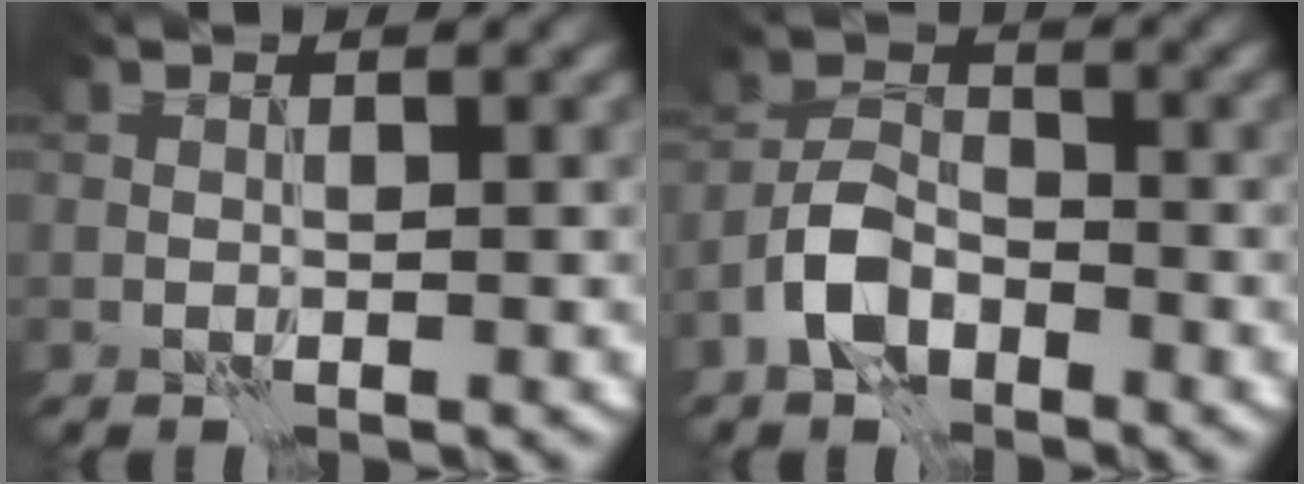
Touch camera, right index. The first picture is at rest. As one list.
[{"total": 4.8, "force": [-2.7, 2.8, 2.8], "torque": [-0.051, 0.006, -0.061]}]